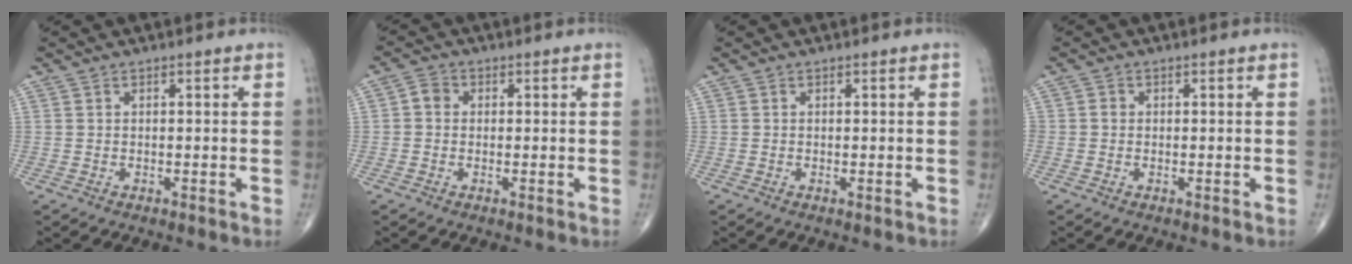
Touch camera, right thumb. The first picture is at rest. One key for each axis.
{"total": 2.6, "fx": 0.1, "fy": 2.3, "fz": 1.3, "tx": -0.012, "ty": 0.008, "tz": -0.006}
{"total": 0.0}
{"total": 1.0, "fx": -0.1, "fy": 0.8, "fz": 0.5, "tx": -0.007, "ty": 0.001, "tz": -0.004}